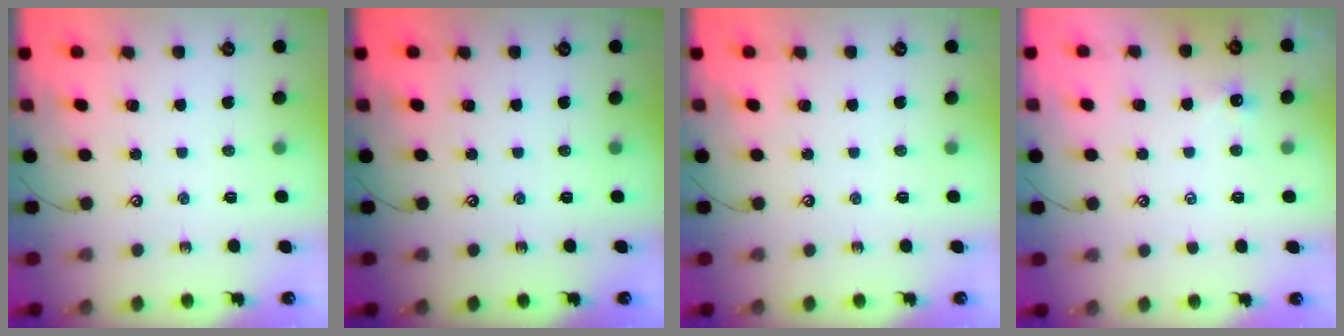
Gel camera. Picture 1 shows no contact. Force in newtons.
{"total": 0.0}
{"total": 0.0}
{"total": 0.8, "press": 0.8, "slide": 0.3}